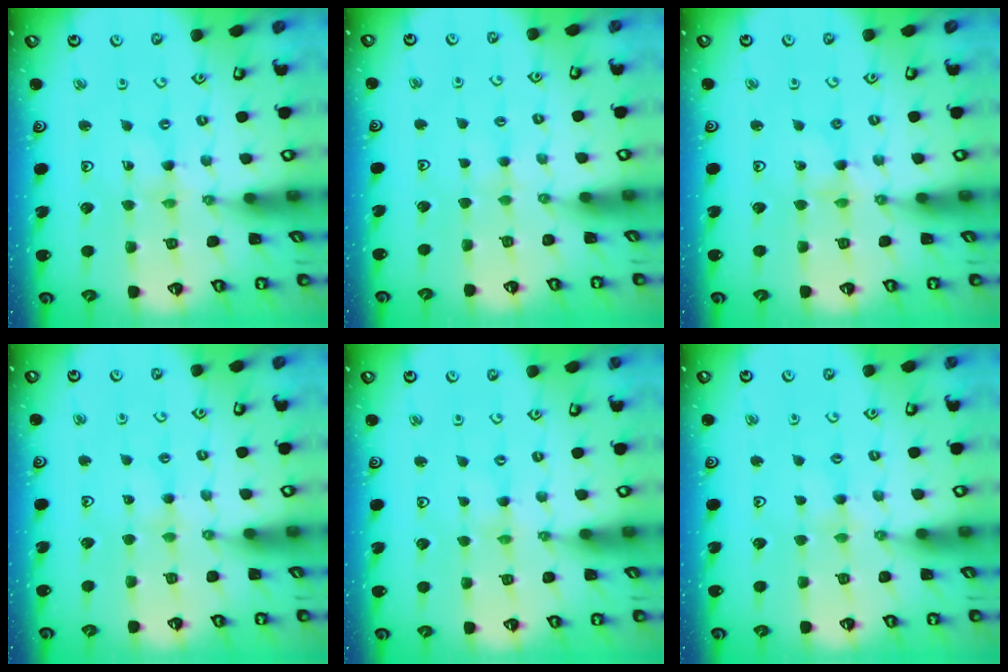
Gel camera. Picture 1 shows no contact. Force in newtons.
{"total": 1.7, "press": 1.7, "slide": 0.3}
{"total": 1.8, "press": 1.8, "slide": 0.2}
{"total": 2.5, "press": 2.5, "slide": 0.2}
{"total": 0.6, "press": 0.6, "slide": 0.1}
{"total": 2.2, "press": 2.1, "slide": 0.4}